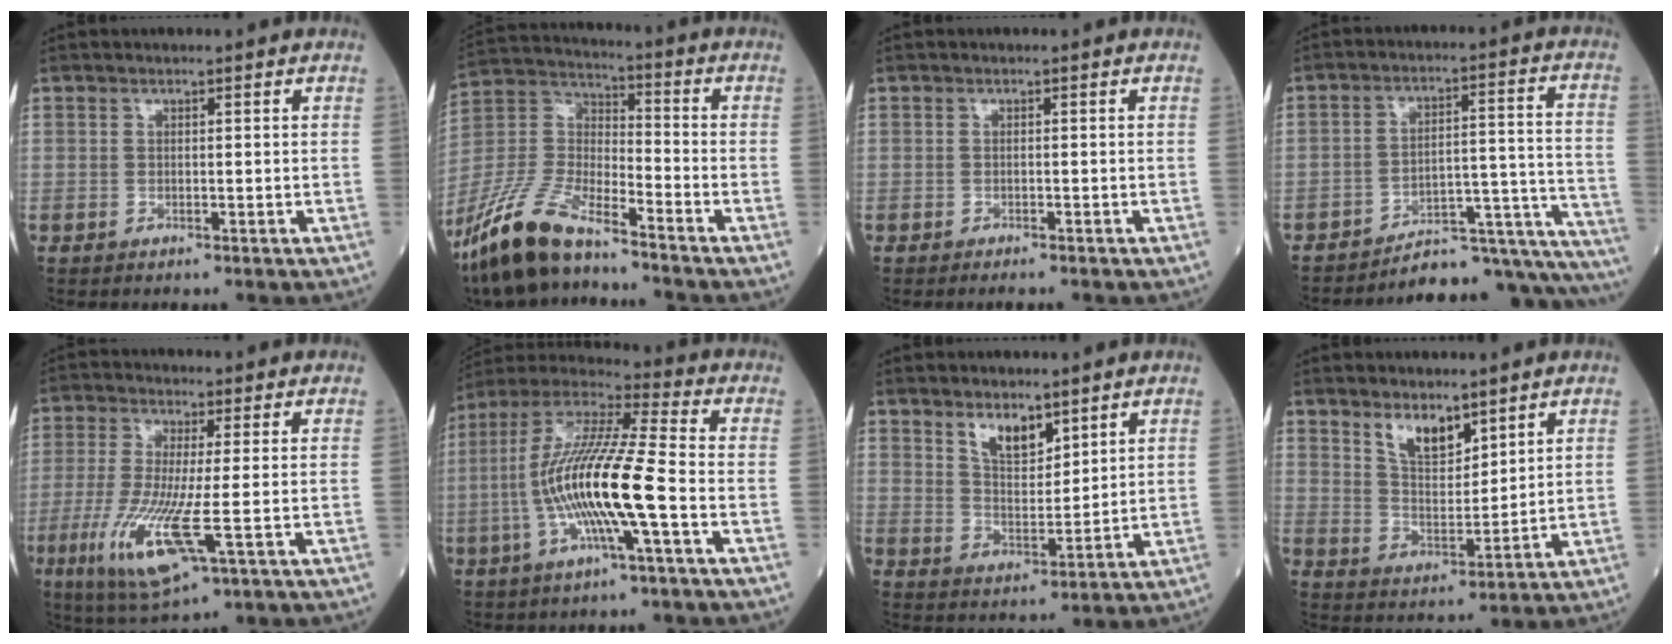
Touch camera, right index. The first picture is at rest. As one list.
[{"total": 15.0, "force": [-11.6, 3.5, 8.8], "torque": [-0.192, -0.013, -0.224]}, {"total": 1.6, "force": [-1.4, 0.1, 0.8], "torque": [-0.010, -0.004, -0.017]}, {"total": 17.7, "force": [-17.0, 2.2, 4.4], "torque": [0.004, 0.065, -0.226]}, {"total": 11.1, "force": [-3.1, 1.1, 10.6], "torque": [-0.227, -0.031, -0.056]}, {"total": 14.7, "force": [-3.4, -0.3, 14.3], "torque": [-0.287, 0.003, -0.079]}, {"total": 5.8, "force": [4.1, 2.3, 3.5], "torque": [-0.067, -0.006, 0.080]}, {"total": 6.5, "force": [4.7, 2.4, 3.7], "torque": [-0.073, -0.007, 0.094]}]